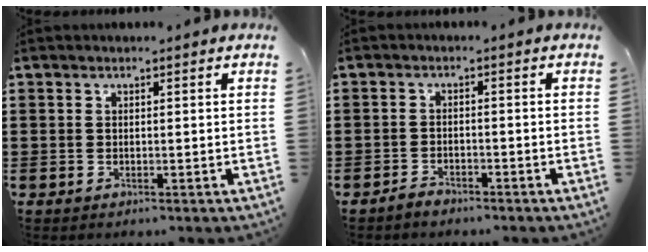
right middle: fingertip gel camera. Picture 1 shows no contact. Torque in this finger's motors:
{"motor_torque": [1.17, 0.16, 0.16, 0.03]}